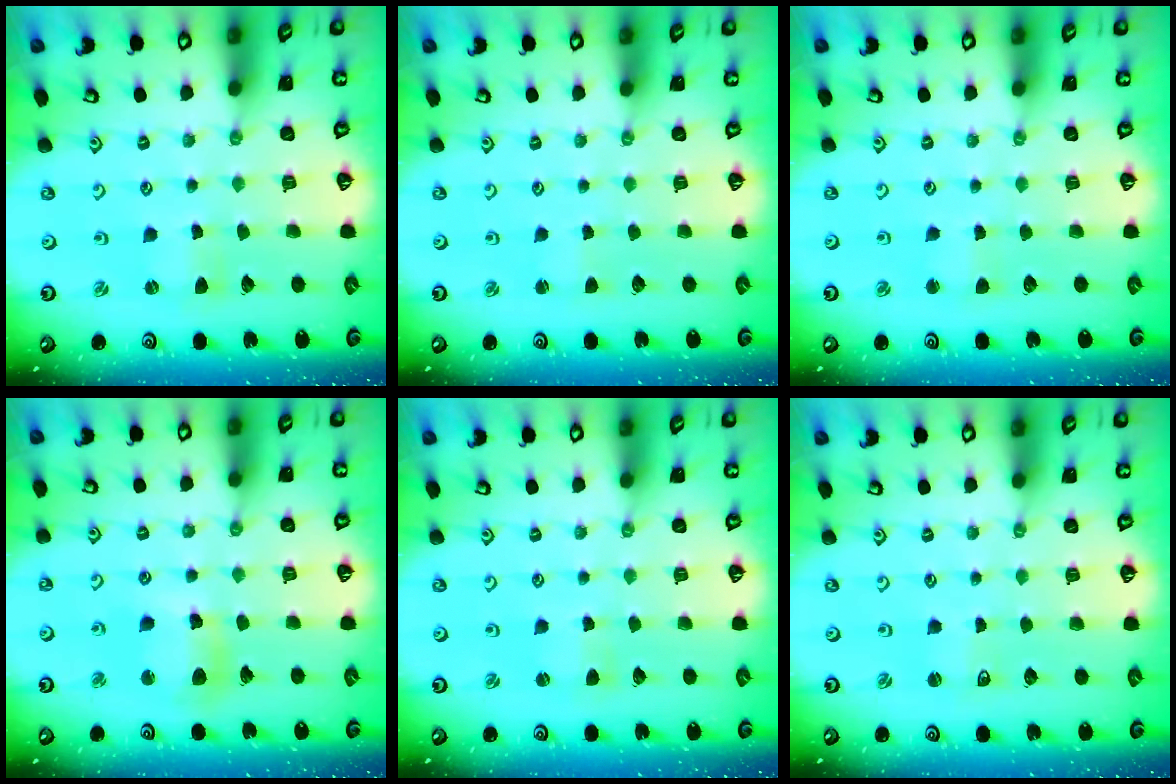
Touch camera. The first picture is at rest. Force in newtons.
{"total": 1.6, "press": 1.6, "slide": 0.3}
{"total": 2.5, "press": 2.5, "slide": 0.5}
{"total": 10.7, "press": 10.6, "slide": 1.3}
{"total": 2.6, "press": 2.5, "slide": 0.4}
{"total": 1.4, "press": 1.4, "slide": 0.1}